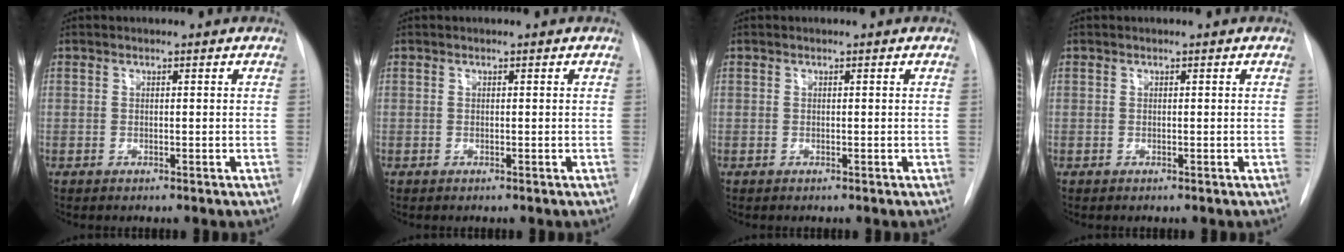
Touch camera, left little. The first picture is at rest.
{"total": 0.0}
{"total": 0.0}
{"total": 0.0}